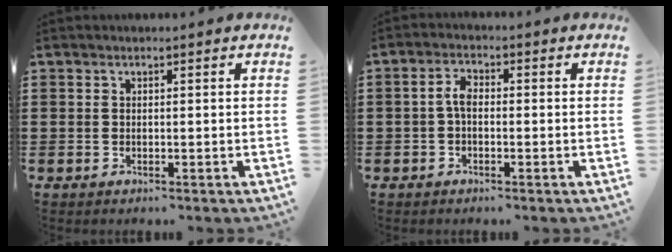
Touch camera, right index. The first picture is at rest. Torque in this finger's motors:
{"motor_torque": [0.54, -0.13, 0.29, 0.07]}